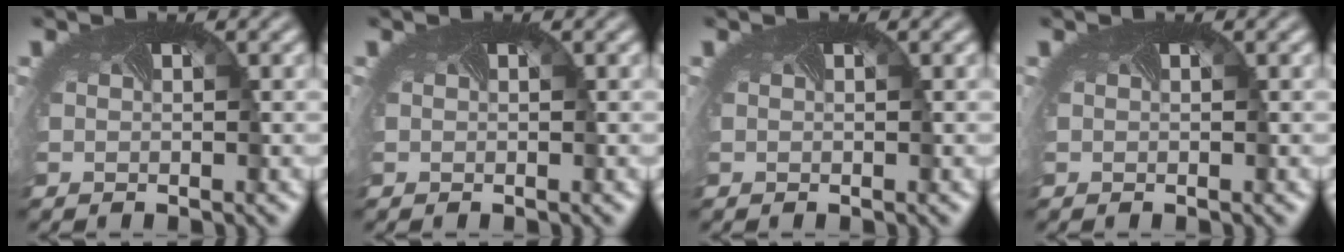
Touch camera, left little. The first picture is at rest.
{"total": 0.0}
{"total": 0.0}
{"total": 0.0}